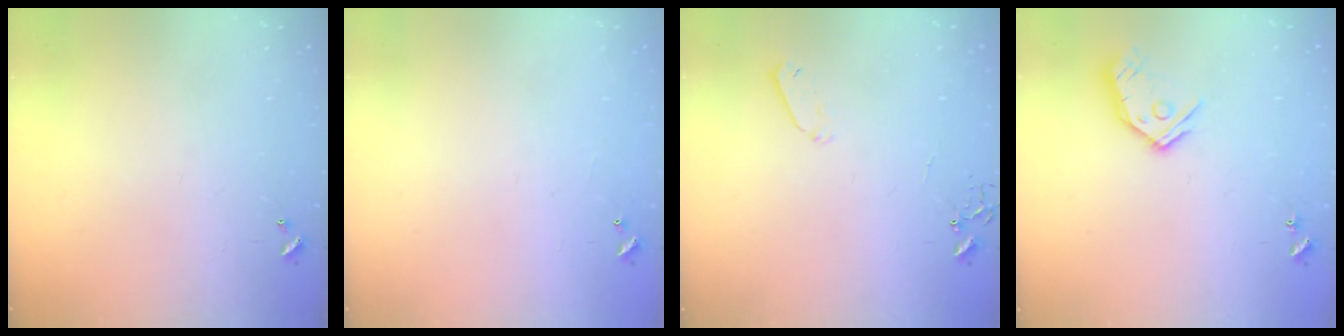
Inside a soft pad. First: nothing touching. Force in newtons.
{"total": 3.7, "press": 3.6, "slide": 0.4}
{"total": 4.0, "press": 3.9, "slide": 0.8}
{"total": 12.2, "press": 12.1, "slide": 1.5}